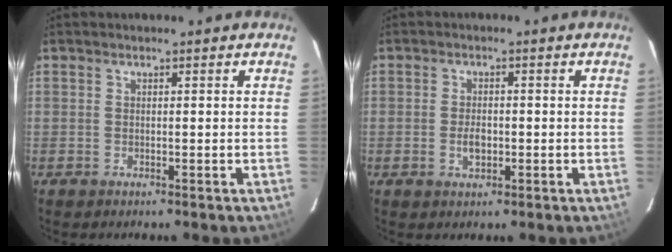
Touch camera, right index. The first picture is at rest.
{"total": 2.9, "force": [-0.7, 1.7, 2.2], "torque": [-0.041, 0.000, -0.010]}